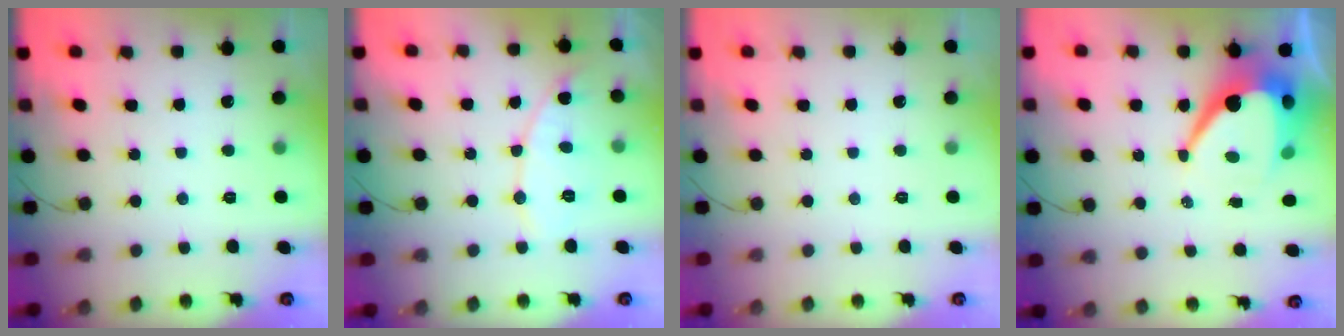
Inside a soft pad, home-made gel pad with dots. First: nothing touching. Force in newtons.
{"total": 8.1, "press": 8.1, "slide": 0.7}
{"total": 0.0}
{"total": 12.9, "press": 12.9, "slide": 0.9}